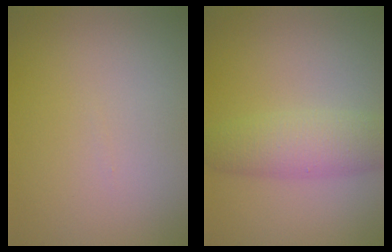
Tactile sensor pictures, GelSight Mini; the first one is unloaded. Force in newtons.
{"total": 4.2, "press": 4.2, "slide": 0.1}